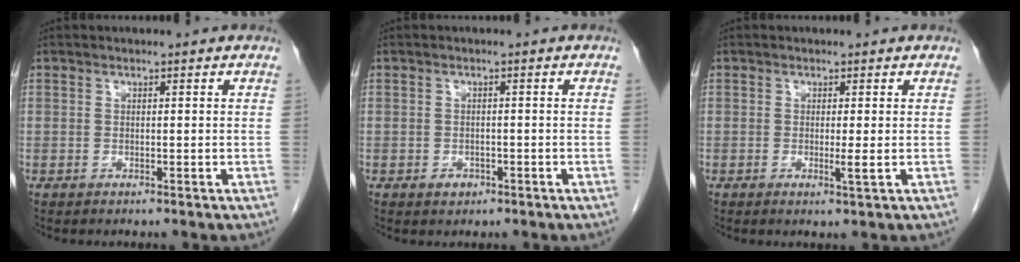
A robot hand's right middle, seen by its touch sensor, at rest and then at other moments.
{"total": 1.3, "force": [-0.7, 1.0, 0.5], "torque": [-0.010, 0.002, -0.004]}
{"total": 1.5, "force": [0.0, -0.3, 1.5], "torque": [-0.029, -0.006, 0.000]}